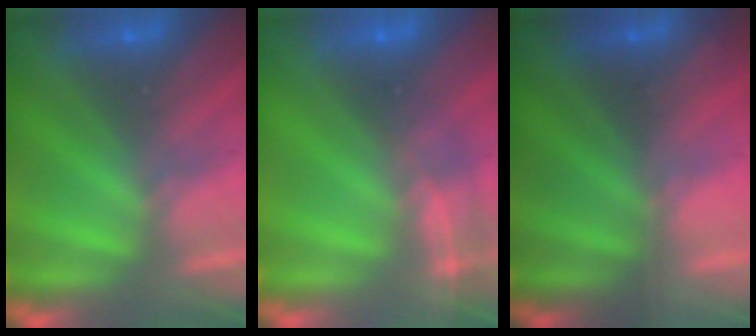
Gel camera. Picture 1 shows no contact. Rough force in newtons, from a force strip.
{"total": 1.8}
{"total": 1.6}